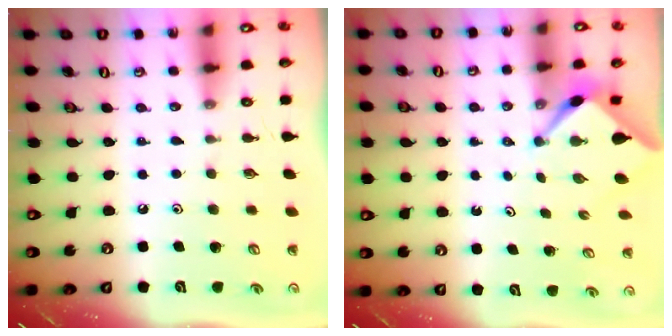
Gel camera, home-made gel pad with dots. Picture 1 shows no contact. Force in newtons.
{"total": 2.6, "press": 2.6, "slide": 0.4}